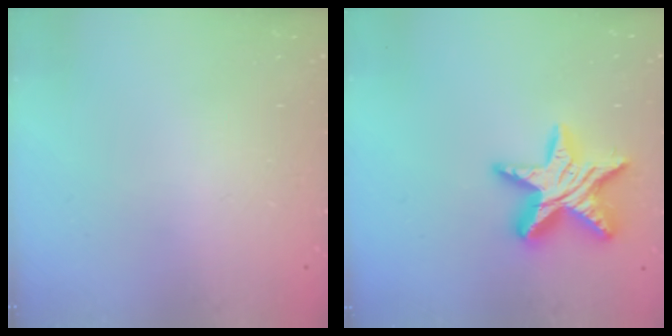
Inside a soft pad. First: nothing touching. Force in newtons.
{"total": 15.2, "press": 15.2, "slide": 1.4}